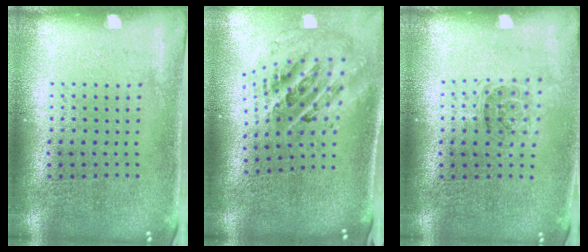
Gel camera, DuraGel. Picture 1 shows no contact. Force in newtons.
{"total": 2.3, "press": 1.6, "slide": 1.7}
{"total": 1.3, "press": 1.0, "slide": 0.7}